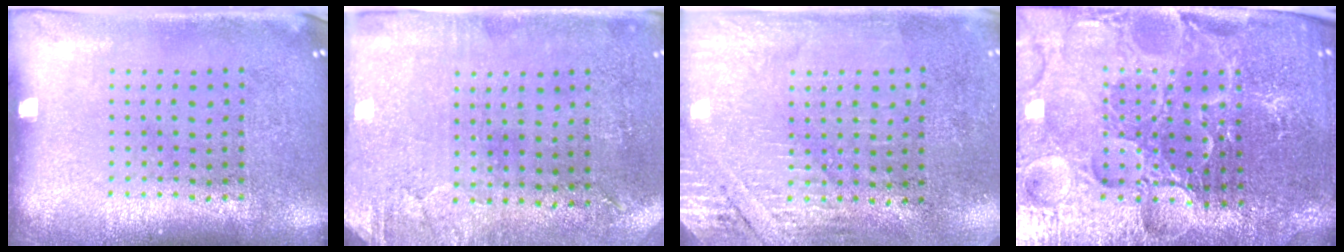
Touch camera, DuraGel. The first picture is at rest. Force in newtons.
{"total": 2.9, "press": 2.4, "slide": 1.7}
{"total": 2.8, "press": 2.5, "slide": 1.3}
{"total": 4.4, "press": 4.3, "slide": 1.1}